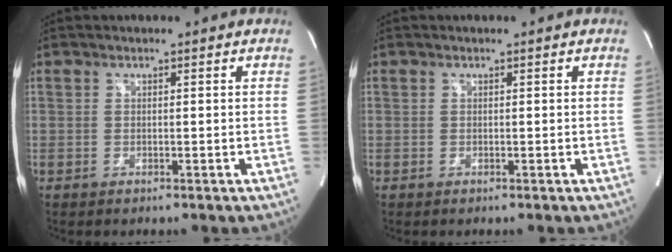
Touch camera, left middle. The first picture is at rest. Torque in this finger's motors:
{"motor_torque": [-0.01, 0.01, 0.02, 0.00]}